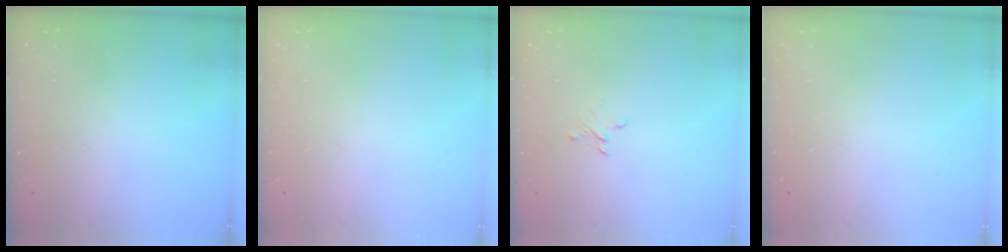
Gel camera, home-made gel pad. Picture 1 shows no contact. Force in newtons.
{"total": 0.0}
{"total": 2.6, "press": 2.6, "slide": 0.2}
{"total": 0.0}